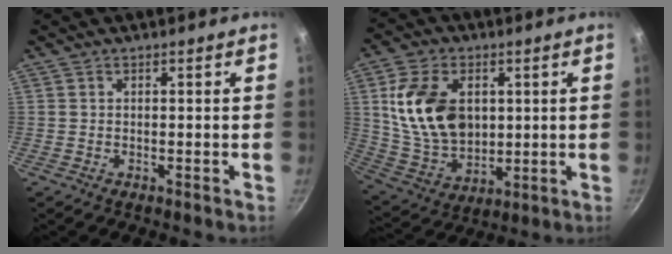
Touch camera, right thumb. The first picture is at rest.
{"total": 17.1, "force": [3.2, 11.9, 11.9], "torque": [-0.199, -0.013, 0.073]}